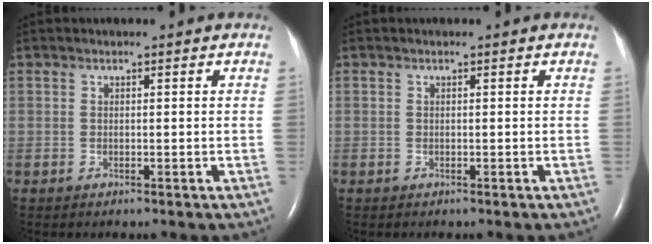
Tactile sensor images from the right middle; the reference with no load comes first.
{"total": 0.0}